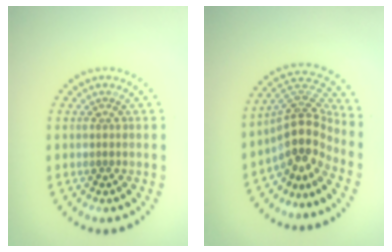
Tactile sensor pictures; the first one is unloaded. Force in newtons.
{"total": 4.7, "press": 3.4, "slide": 3.2}